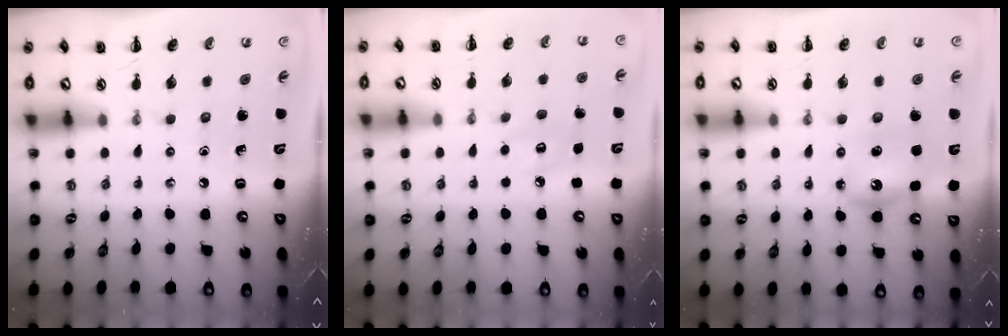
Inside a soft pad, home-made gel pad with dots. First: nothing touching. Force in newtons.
{"total": 7.1, "press": 6.9, "slide": 1.8}
{"total": 6.5, "press": 6.4, "slide": 1.1}